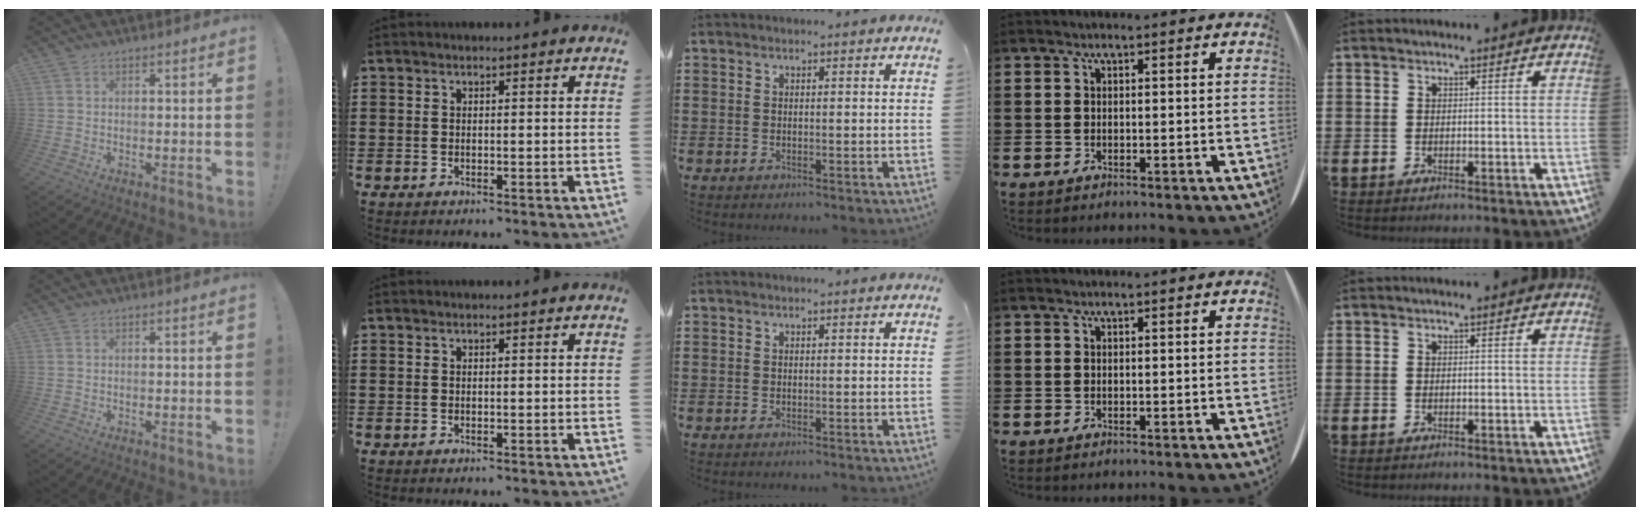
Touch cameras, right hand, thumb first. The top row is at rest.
{}